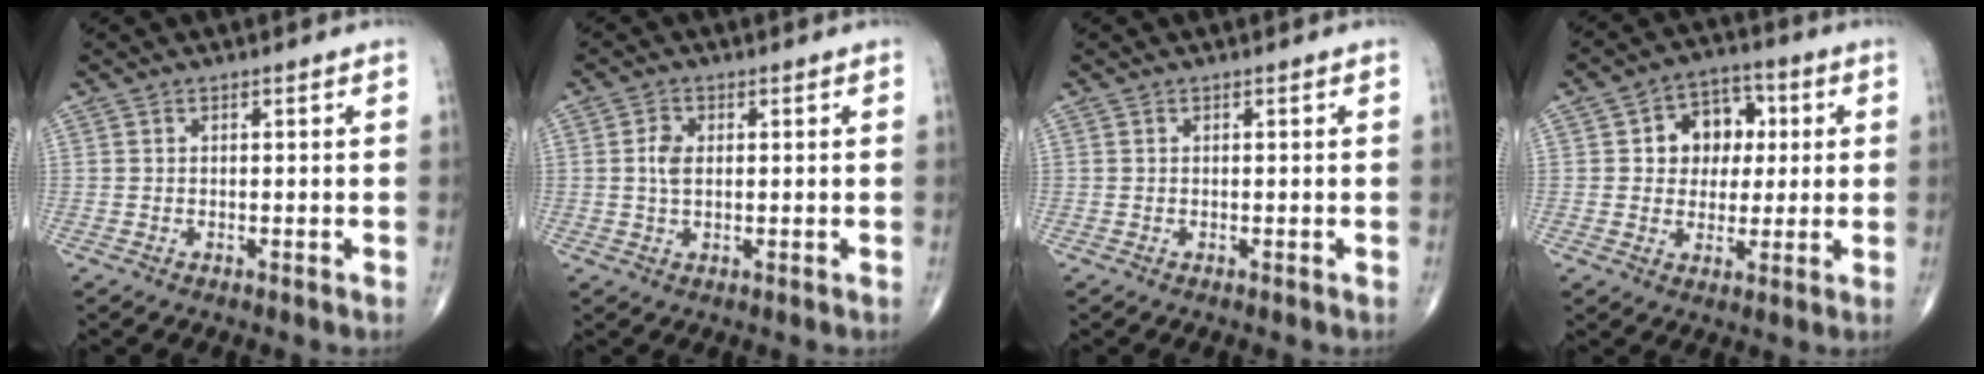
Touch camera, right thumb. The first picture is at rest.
{"total": 2.6, "force": [0.3, 1.8, 1.9], "torque": [-0.034, 0.001, 0.004]}
{"total": 0.0}
{"total": 10.2, "force": [1.8, 8.0, 6.0], "torque": [-0.036, 0.012, 0.022]}